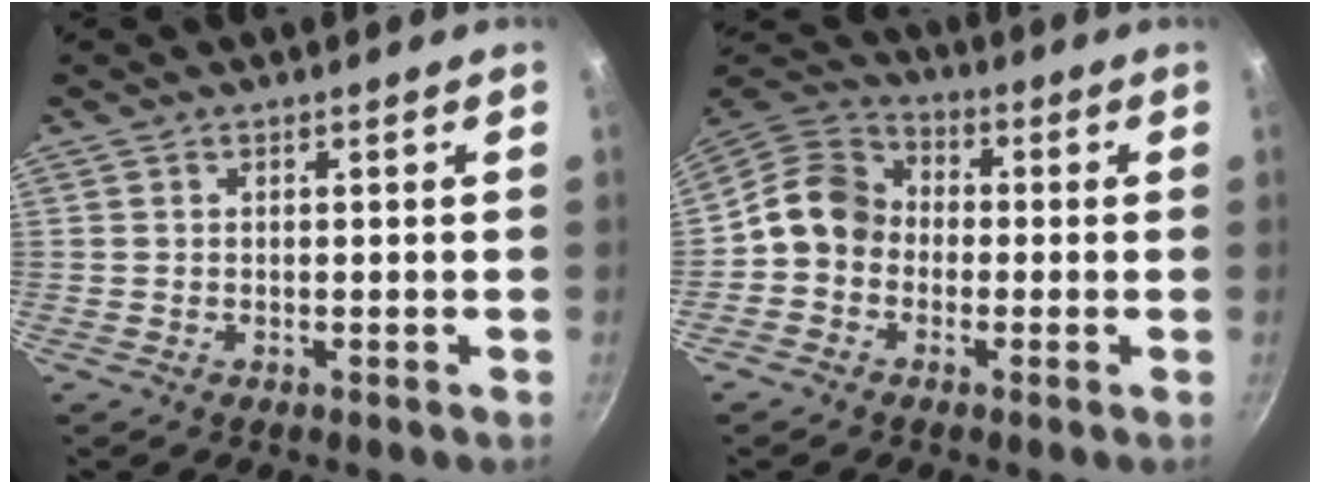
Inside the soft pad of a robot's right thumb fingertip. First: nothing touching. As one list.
[{"total": 9.4, "force": [-1.2, 8.1, 4.7], "torque": [-0.054, 0.035, -0.047]}]